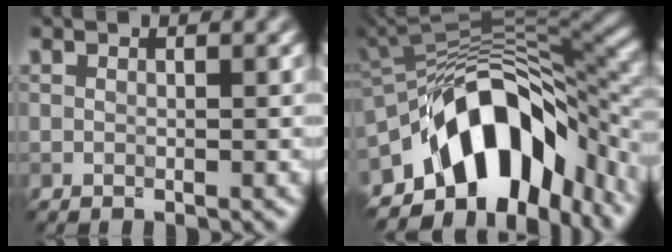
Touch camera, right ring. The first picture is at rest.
{"total": 13.4, "force": [-7.2, 7.1, 8.9], "torque": [-0.131, 0.021, -0.118]}